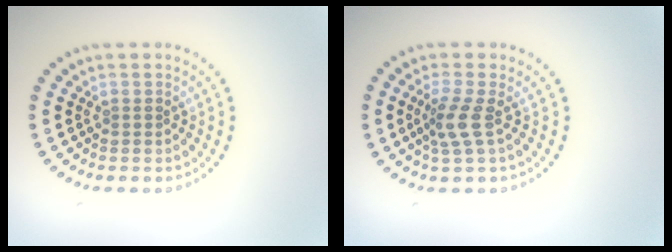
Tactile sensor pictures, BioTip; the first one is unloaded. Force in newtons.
{"total": 2.4, "press": 1.8, "slide": 1.6}